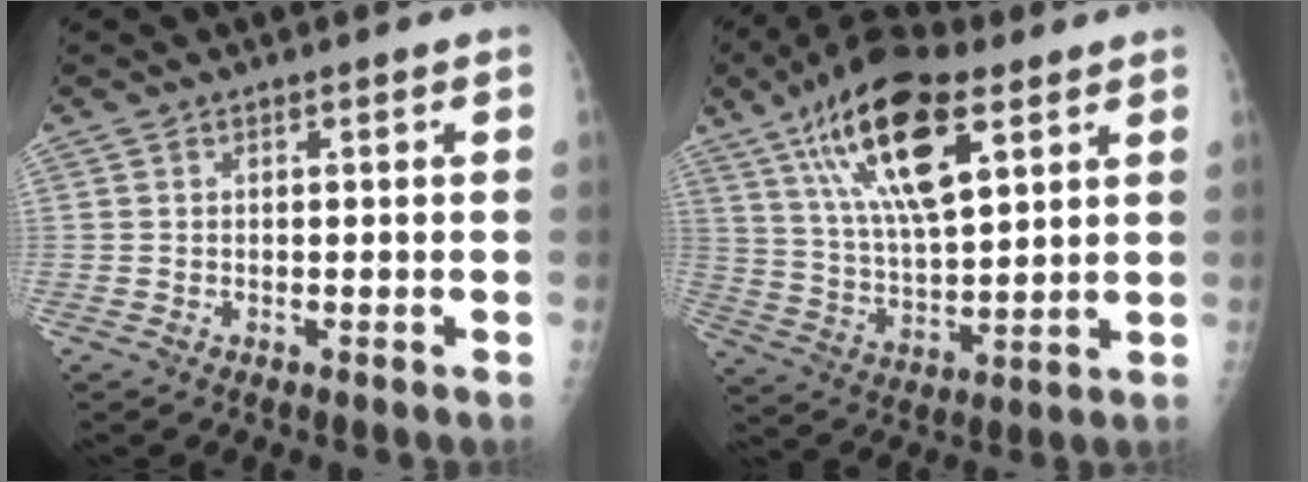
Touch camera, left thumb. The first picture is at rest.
{"total": 18.9, "force": [9.2, 7.3, 14.8], "torque": [-0.248, -0.024, 0.165]}